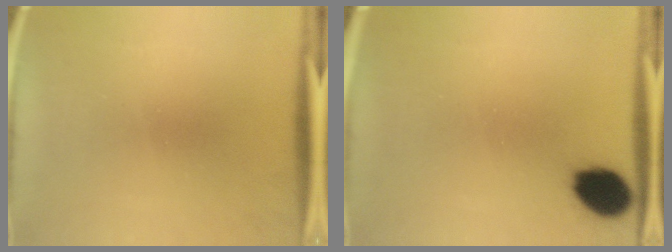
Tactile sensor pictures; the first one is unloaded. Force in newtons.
{"total": 9.3}